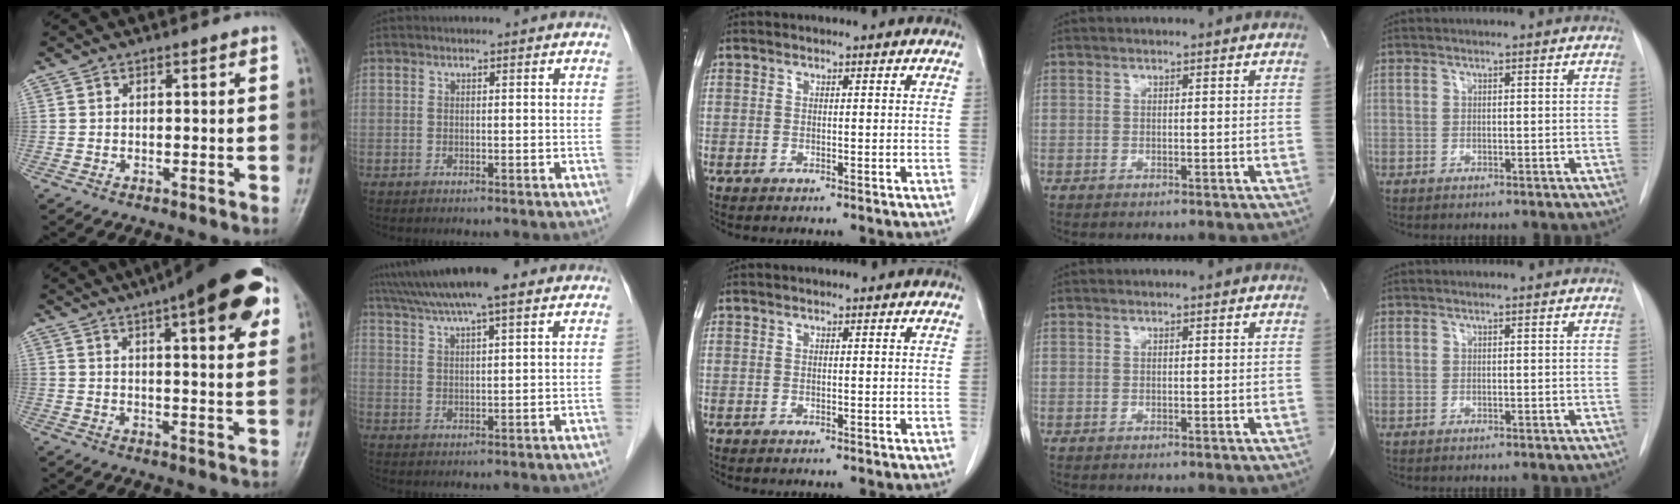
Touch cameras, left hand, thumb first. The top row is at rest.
{"thumb": {"total": 20.2, "force": [10.6, 5.4, 16.3], "torque": [-0.208, -0.010, 0.138]}, "index": {"total": 12.5, "force": [10.2, 1.3, 7.2], "torque": [-0.123, 0.038, 0.154]}}